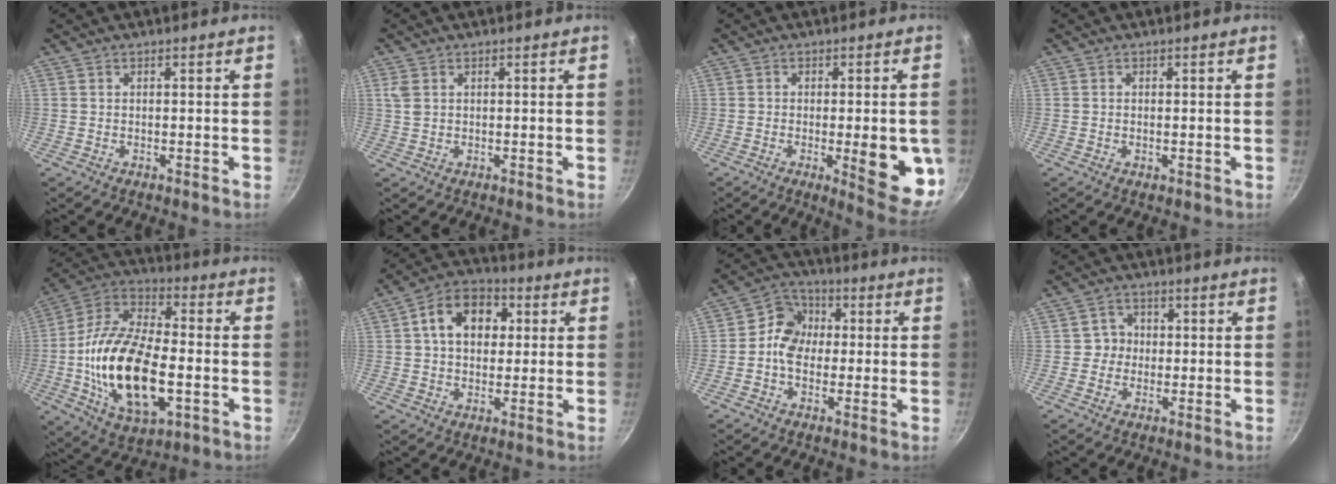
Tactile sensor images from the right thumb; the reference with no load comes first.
{"total": 1.8, "force": [0.5, 1.1, 1.3], "torque": [-0.030, 0.001, 0.012]}
{"total": 12.4, "force": [-2.3, 3.7, 11.6], "torque": [-0.117, -0.005, -0.025]}
{"total": 0.7, "force": [-0.1, 0.4, 0.6], "torque": [-0.008, 0.000, -0.002]}
{"total": 23.6, "force": [-4.0, 12.2, 19.8], "torque": [-0.363, 0.025, -0.075]}
{"total": 11.7, "force": [2.5, 8.5, 7.6], "torque": [-0.091, 0.017, 0.025]}
{"total": 8.1, "force": [0.0, 6.9, 4.3], "torque": [-0.041, 0.020, -0.022]}
{"total": 3.7, "force": [0.0, 3.6, 0.9], "torque": [0.017, 0.008, -0.007]}